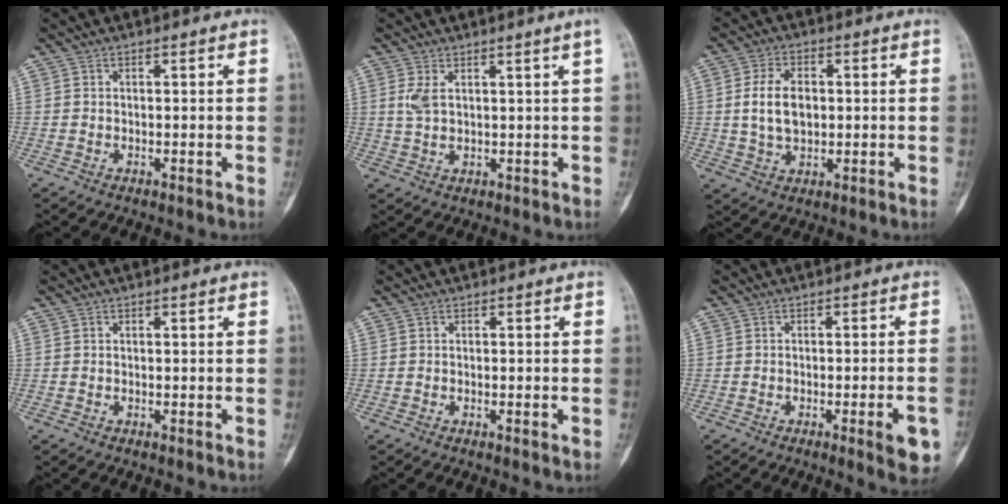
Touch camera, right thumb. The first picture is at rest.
{"total": 4.9, "force": [2.0, 0.3, 4.4], "torque": [-0.086, -0.014, 0.047]}
{"total": 8.1, "force": [0.7, 5.2, 6.1], "torque": [-0.103, 0.003, 0.016]}
{"total": 0.0}
{"total": 1.2, "force": [-0.4, 0.3, 1.1], "torque": [-0.016, 0.000, -0.006]}
{"total": 6.6, "force": [-2.7, 1.3, 5.9], "torque": [-0.068, 0.005, -0.032]}